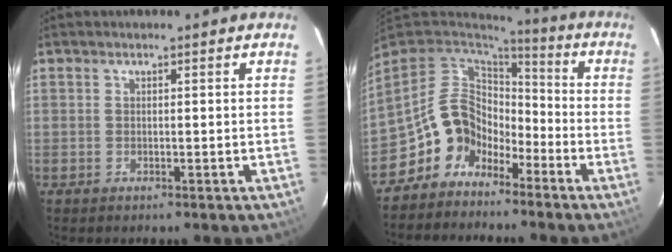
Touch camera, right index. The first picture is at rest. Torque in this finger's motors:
{"motor_torque": [0.60, -0.45, 0.03, -0.04]}